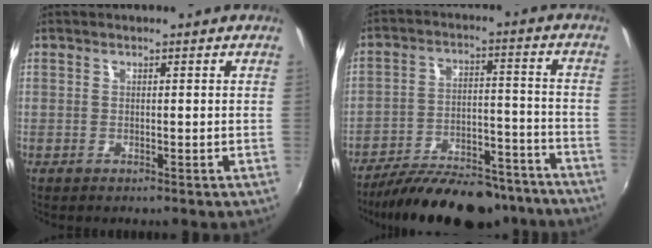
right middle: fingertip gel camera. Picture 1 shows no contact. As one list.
[{"total": 22.7, "force": [-19.4, 7.2, 9.3], "torque": [-0.167, 0.005, -0.262]}]